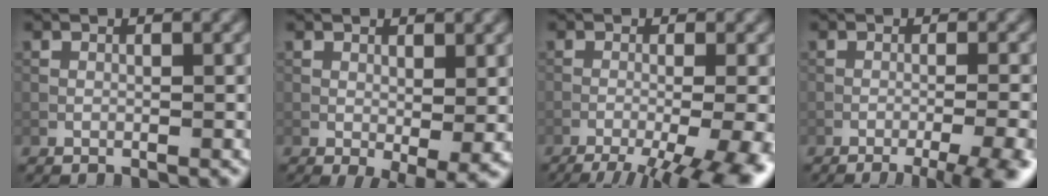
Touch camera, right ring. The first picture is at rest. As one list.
[{"total": 4.2, "force": [-1.4, 1.7, 3.6], "torque": [-0.050, -0.011, -0.012]}, {"total": 13.3, "force": [-9.3, 4.8, 8.2], "torque": [-0.101, -0.032, -0.095]}, {"total": 9.7, "force": [-7.8, 2.5, 5.2], "torque": [-0.059, -0.009, -0.090]}]